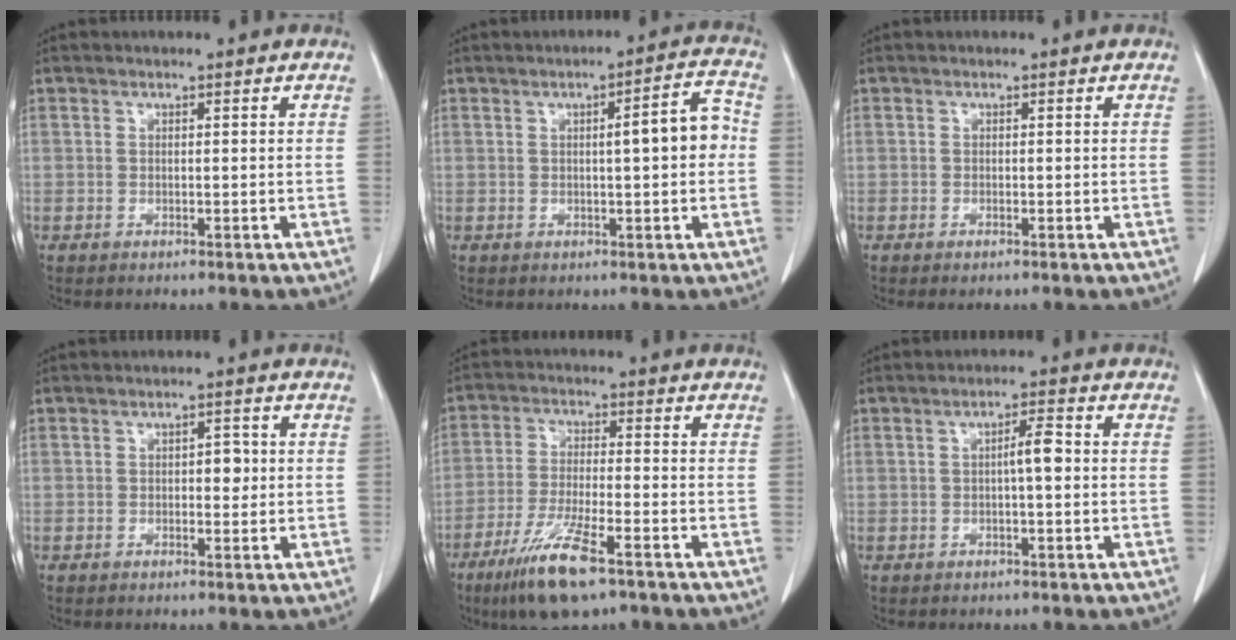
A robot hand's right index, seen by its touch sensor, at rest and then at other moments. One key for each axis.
{"total": 7.1, "fx": 0.1, "fy": 0.2, "fz": 7.1, "tx": -0.099, "ty": 0.016, "tz": -0.002}
{"total": 0.7, "fx": -0.5, "fy": 0.0, "fz": 0.5, "tx": -0.010, "ty": -0.002, "tz": -0.007}
{"total": 2.3, "fx": 0.1, "fy": 1.3, "fz": 1.9, "tx": -0.021, "ty": 0.004, "tz": 0.001}
{"total": 10.6, "fx": -6.5, "fy": 1.5, "fz": 8.2, "tx": -0.164, "ty": -0.026, "tz": -0.115}
{"total": 3.2, "fx": 0.0, "fy": 0.4, "fz": 3.1, "tx": -0.052, "ty": 0.005, "tz": -0.002}